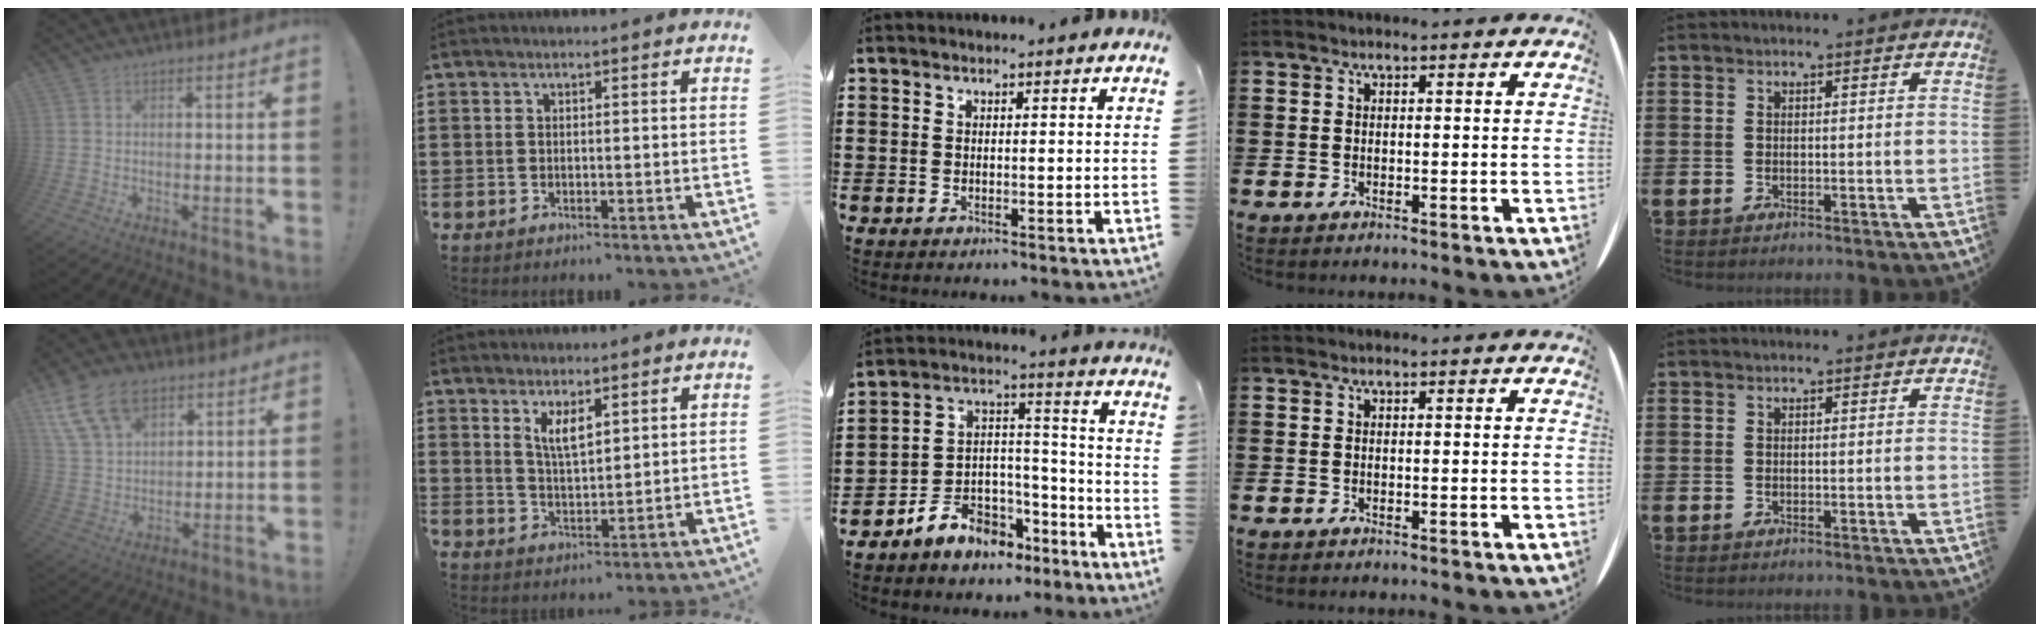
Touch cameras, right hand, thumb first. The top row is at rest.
{"thumb": {"total": 14.7, "force": [8.6, 9.4, 7.4], "torque": [-0.126, -0.039, 0.164]}, "index": {"total": 4.2, "force": [2.4, 1.4, 3.1], "torque": [-0.066, 0.003, 0.043]}, "middle": {"total": 5.8, "force": [-4.9, 3.1, -0.1], "torque": [-0.007, 0.016, -0.096]}}